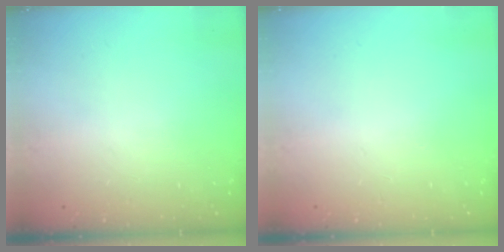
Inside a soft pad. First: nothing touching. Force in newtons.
{"total": 0.0}